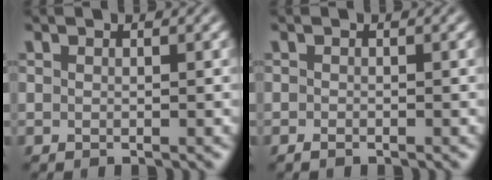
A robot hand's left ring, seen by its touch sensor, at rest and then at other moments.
{"total": 0.7, "force": [-0.6, 0.3, 0.3], "torque": [-0.006, -0.004, -0.011]}